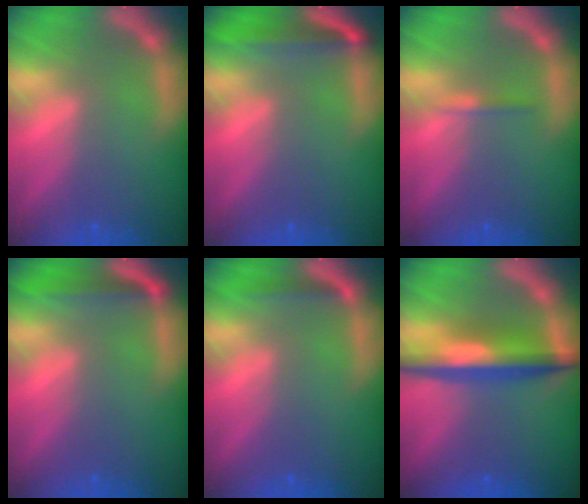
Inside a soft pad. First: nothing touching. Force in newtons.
{"total": 4.4}
{"total": 0.9}
{"total": 3.0}
{"total": 1.4}
{"total": 6.5}